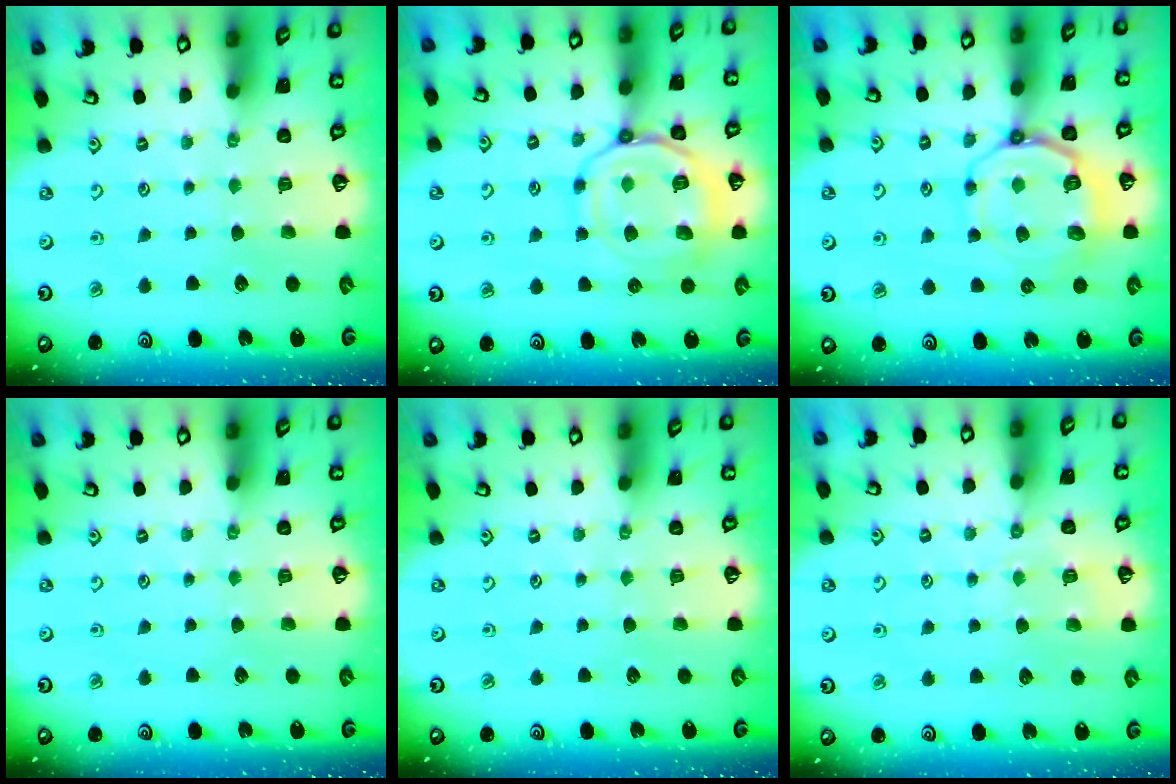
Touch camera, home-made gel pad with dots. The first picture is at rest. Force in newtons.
{"total": 13.9, "press": 13.8, "slide": 1.5}
{"total": 10.6, "press": 10.4, "slide": 1.9}
{"total": 0.0}
{"total": 0.0}
{"total": 5.5, "press": 5.5, "slide": 0.7}